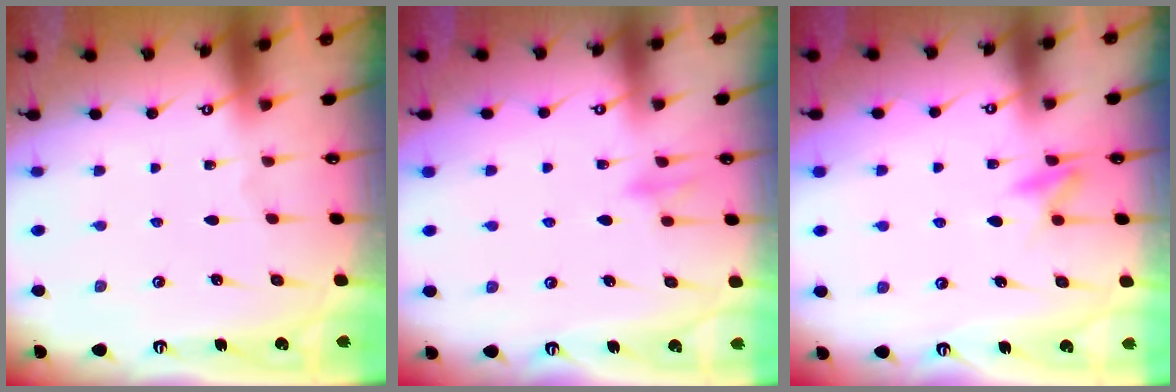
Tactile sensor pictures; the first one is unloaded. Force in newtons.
{"total": 8.0, "press": 8.0, "slide": 0.5}
{"total": 8.3, "press": 8.3, "slide": 0.9}